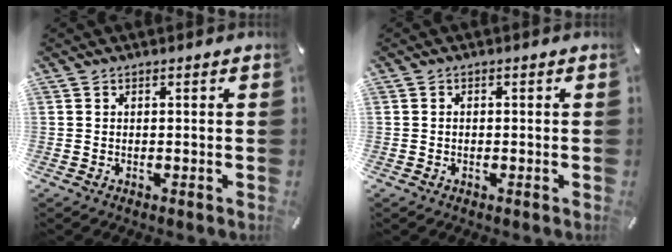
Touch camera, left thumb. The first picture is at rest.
{"total": 0.7, "force": [-0.2, 0.6, 0.4], "torque": [-0.007, 0.003, -0.006]}